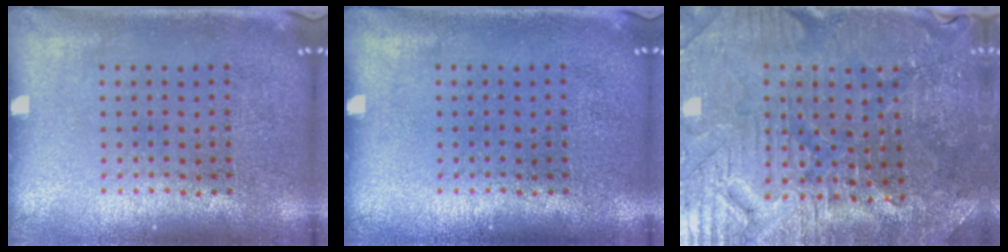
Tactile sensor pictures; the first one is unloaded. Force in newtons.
{"total": 0.0}
{"total": 3.5, "press": 3.5, "slide": 0.5}